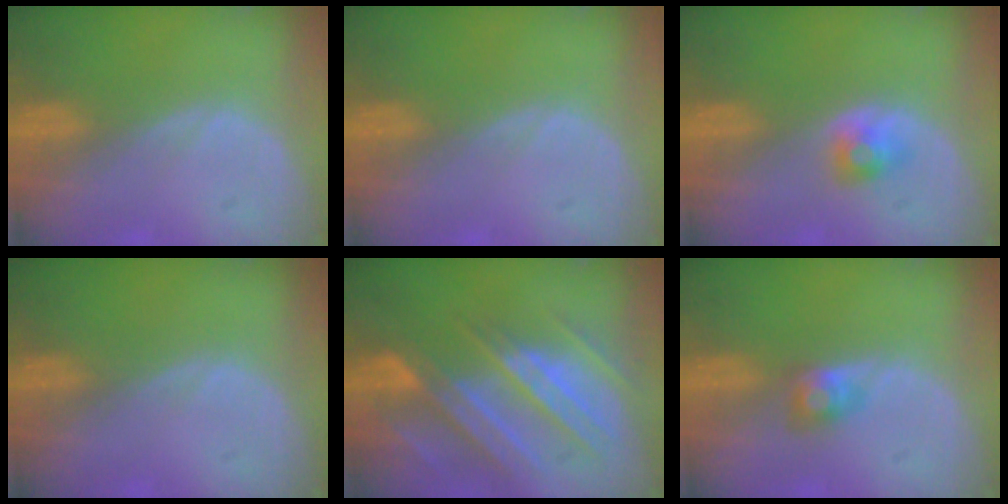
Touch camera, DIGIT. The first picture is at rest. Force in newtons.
{"total": 0.0}
{"total": 2.4, "press": 2.2, "slide": 0.7}
{"total": 0.0}
{"total": 11.0, "press": 9.8, "slide": 5.0}
{"total": 2.6, "press": 2.5, "slide": 0.7}